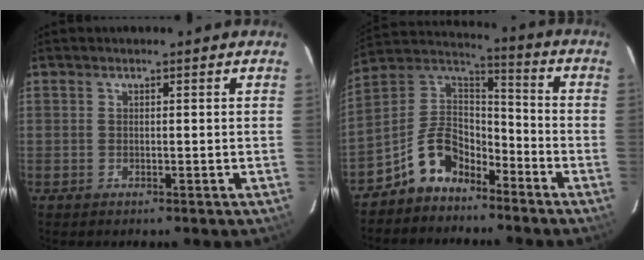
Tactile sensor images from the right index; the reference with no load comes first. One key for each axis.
{"total": 9.7, "fx": -6.9, "fy": 5.6, "fz": 4.1, "tx": -0.093, "ty": 0.039, "tz": -0.134}